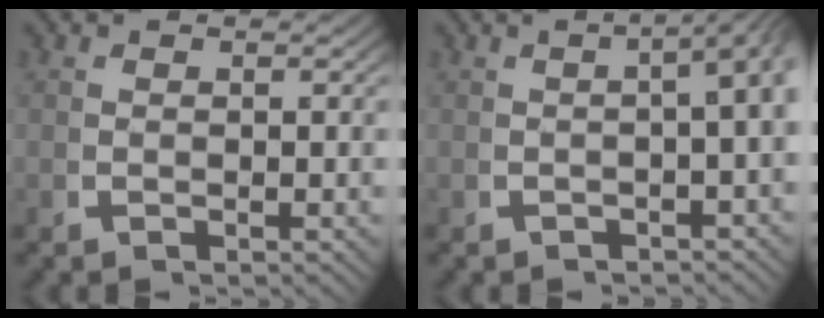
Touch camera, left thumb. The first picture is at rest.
{"total": 7.2, "force": [0.6, 3.7, 6.1], "torque": [-0.065, 0.026, -0.003]}